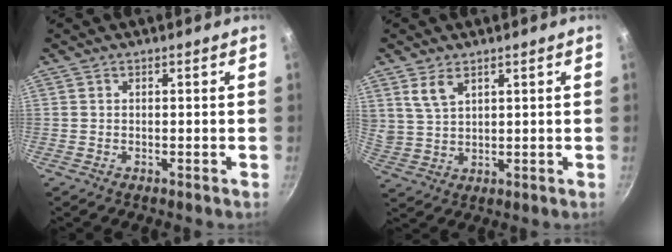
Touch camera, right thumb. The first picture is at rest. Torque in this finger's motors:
{"motor_torque": [0.14, 1.38, 0.93, 1.00, 0.43]}